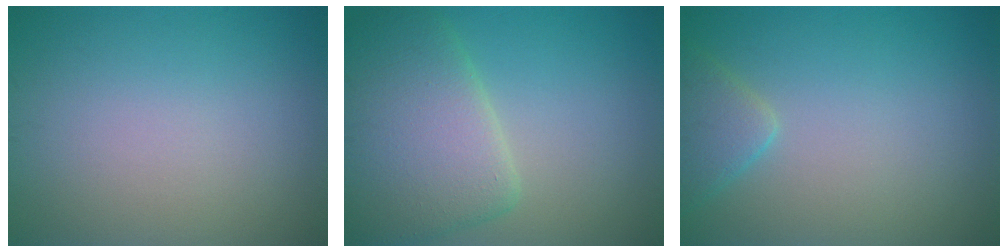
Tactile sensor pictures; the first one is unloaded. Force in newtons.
{"total": 7.1, "press": 7.1, "slide": 0.8}
{"total": 2.5, "press": 2.5, "slide": 0.2}